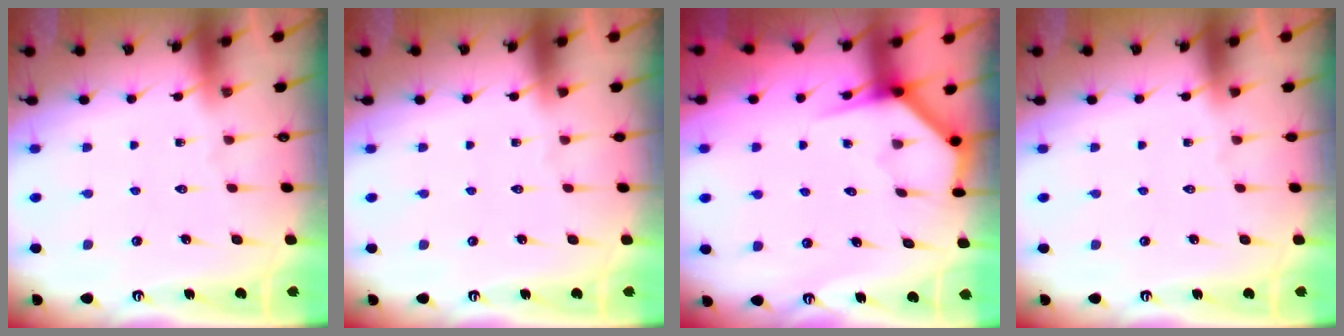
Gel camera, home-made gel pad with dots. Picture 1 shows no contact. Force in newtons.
{"total": 0.0}
{"total": 4.2, "press": 4.2, "slide": 0.4}
{"total": 0.0}